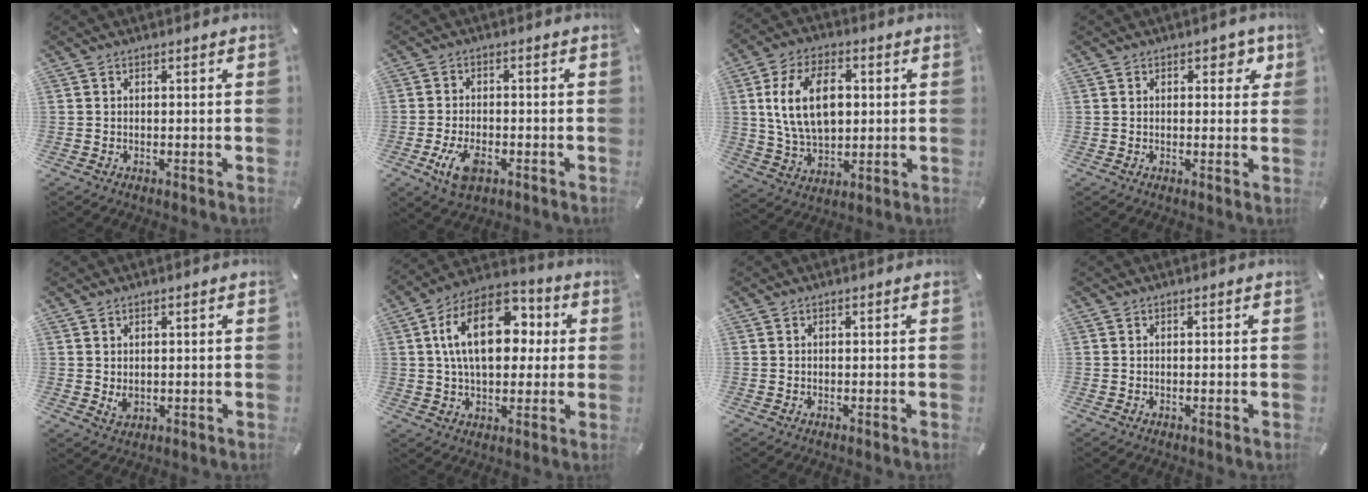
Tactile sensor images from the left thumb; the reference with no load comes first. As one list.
[{"total": 6.7, "force": [-2.8, 3.7, 4.9], "torque": [-0.115, 0.003, -0.055]}, {"total": 14.3, "force": [2.5, 9.2, 10.7], "torque": [-0.224, 0.007, 0.042]}, {"total": 3.5, "force": [1.4, 2.2, 2.3], "torque": [-0.018, -0.002, 0.015]}, {"total": 2.2, "force": [0.4, 1.8, 1.3], "torque": [-0.014, 0.000, 0.007]}, {"total": 18.6, "force": [3.9, 11.6, 14.0], "torque": [-0.253, 0.006, 0.064]}, {"total": 0.0}, {"total": 0.0}]